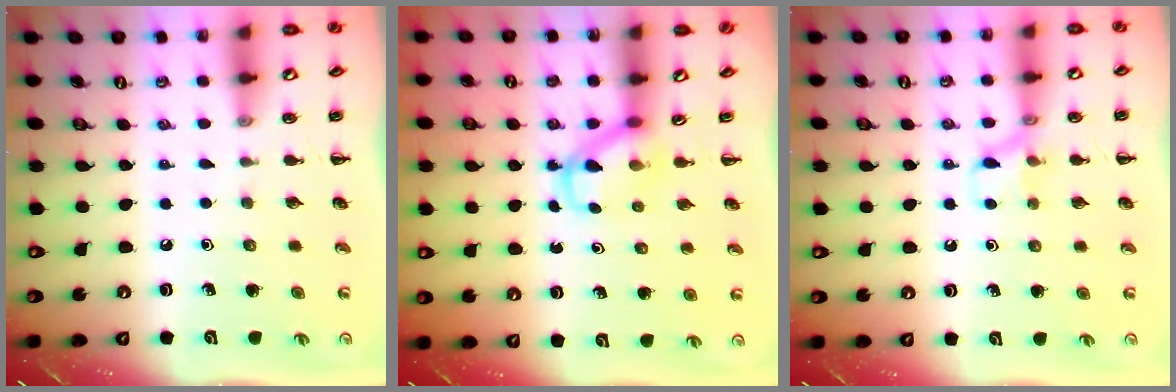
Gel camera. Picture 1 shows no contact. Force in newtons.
{"total": 3.9, "press": 3.9, "slide": 0.7}
{"total": 8.0, "press": 7.9, "slide": 1.1}